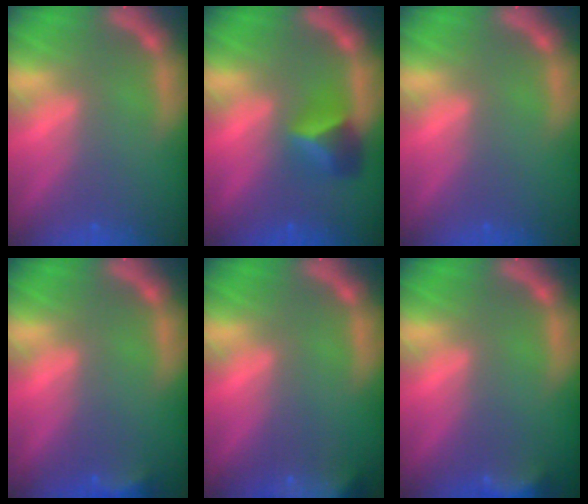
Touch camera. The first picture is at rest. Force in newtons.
{"total": 3.4}
{"total": 0.0}
{"total": 2.4}
{"total": 9.9}
{"total": 3.9}